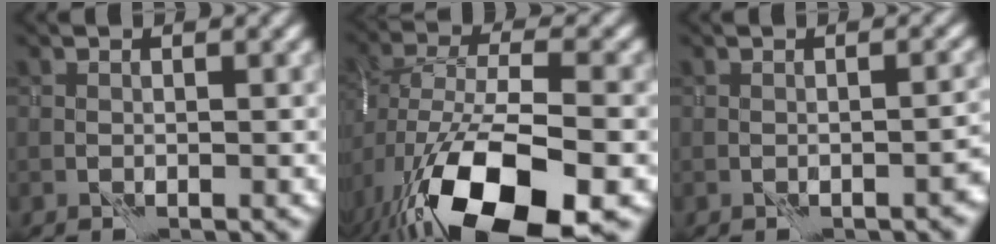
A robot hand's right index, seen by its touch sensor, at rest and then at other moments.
{"total": 16.2, "force": [-7.3, 7.6, 12.3], "torque": [-0.237, -0.036, -0.115]}
{"total": 2.2, "force": [-1.2, 1.0, 1.5], "torque": [-0.017, -0.004, -0.017]}